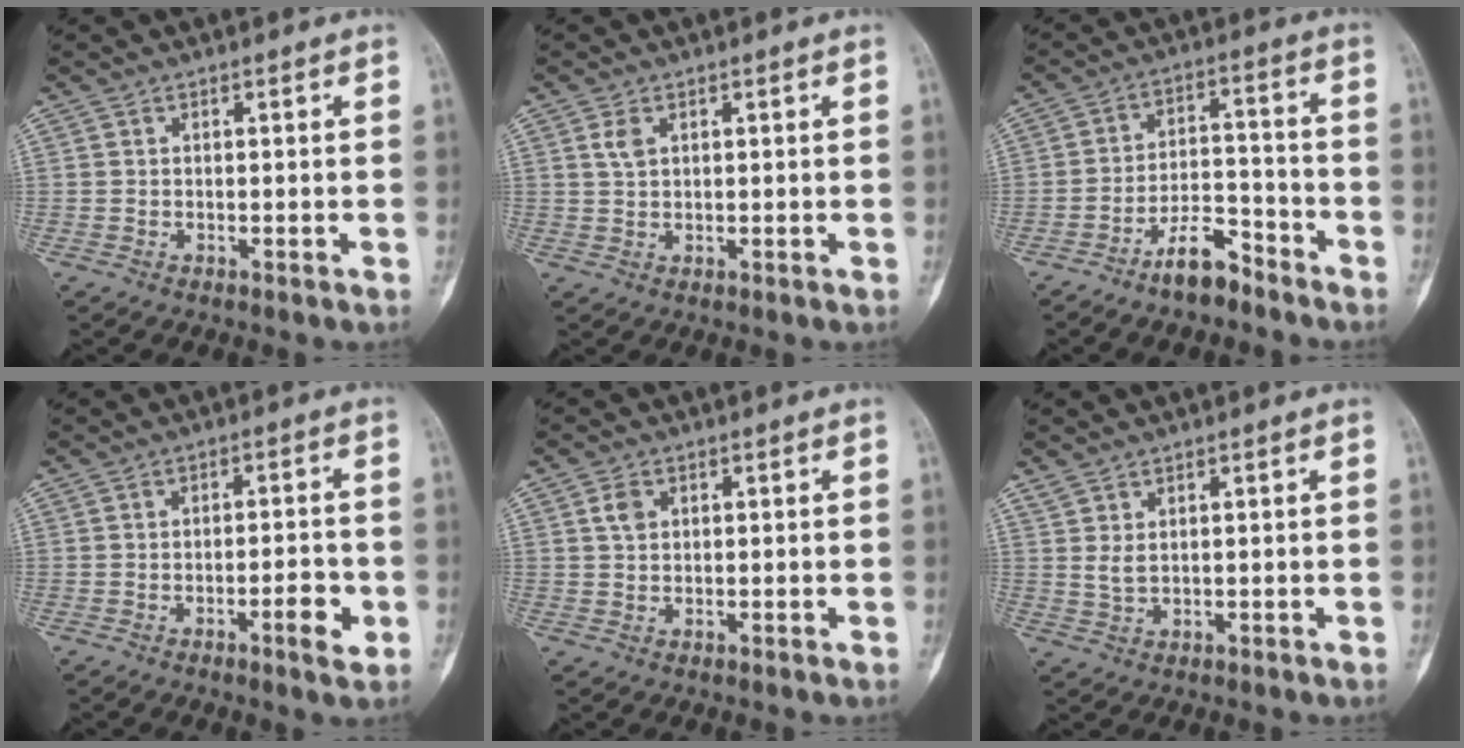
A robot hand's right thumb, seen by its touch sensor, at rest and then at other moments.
{"total": 2.4, "force": [1.0, 1.4, 1.6], "torque": [-0.030, 0.001, 0.023]}
{"total": 7.9, "force": [-6.1, 2.9, 4.0], "torque": [-0.065, 0.055, -0.109]}
{"total": 5.2, "force": [-2.0, 1.3, 4.6], "torque": [-0.065, 0.009, -0.029]}
{"total": 2.5, "force": [0.9, 1.8, 1.5], "torque": [-0.023, 0.002, 0.017]}
{"total": 2.1, "force": [1.0, 1.0, 1.5], "torque": [-0.032, -0.004, 0.028]}